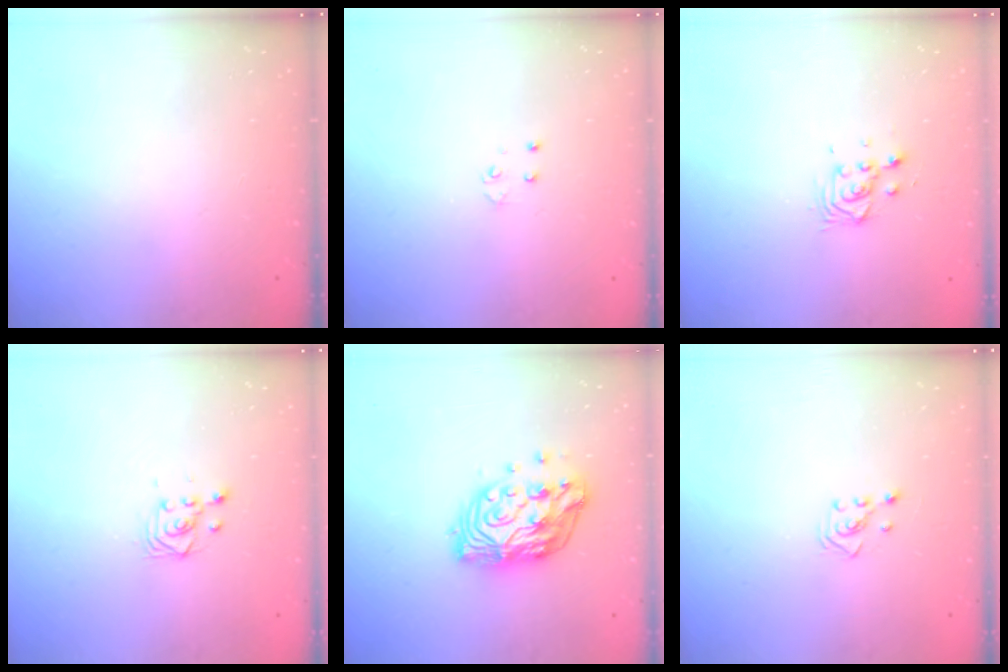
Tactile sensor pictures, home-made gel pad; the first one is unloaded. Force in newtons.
{"total": 3.1, "press": 3.1, "slide": 0.6}
{"total": 3.9, "press": 3.8, "slide": 0.6}
{"total": 2.9, "press": 2.9, "slide": 0.6}
{"total": 12.5, "press": 12.5, "slide": 1.1}
{"total": 2.3, "press": 2.2, "slide": 0.8}